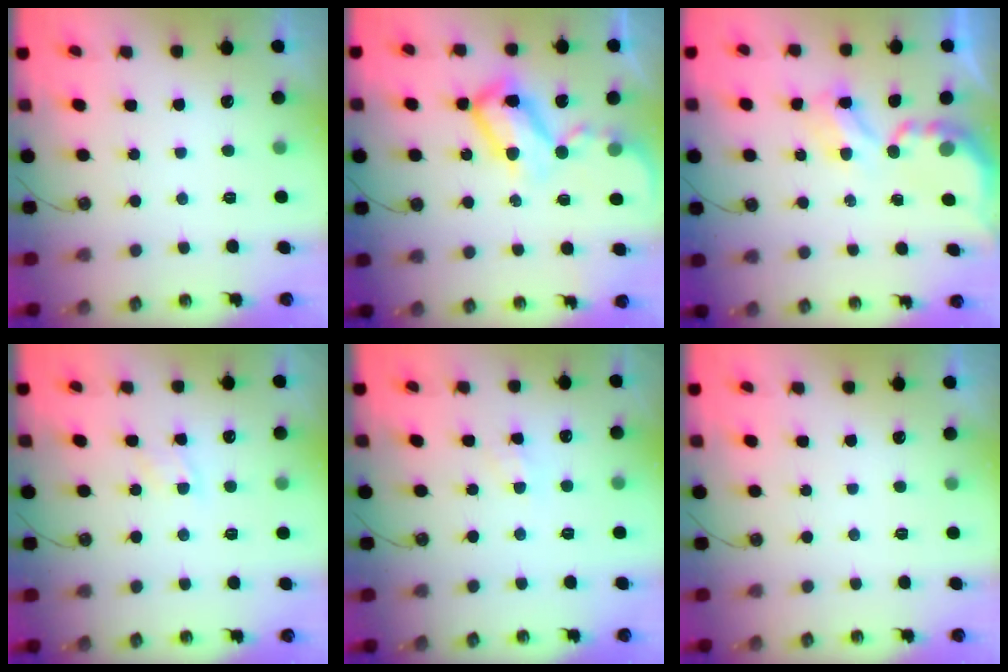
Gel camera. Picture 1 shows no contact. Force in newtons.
{"total": 12.6, "press": 12.5, "slide": 1.2}
{"total": 3.7, "press": 3.7, "slide": 0.2}
{"total": 4.3, "press": 4.3, "slide": 0.6}
{"total": 5.0, "press": 4.9, "slide": 0.7}
{"total": 0.0}